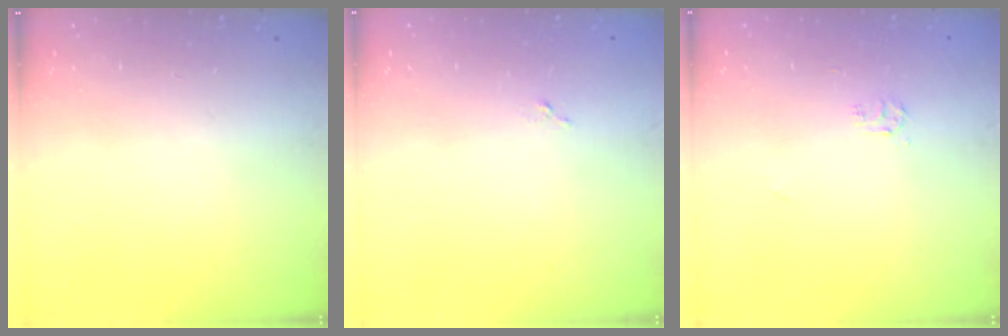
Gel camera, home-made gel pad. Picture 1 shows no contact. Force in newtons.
{"total": 3.9, "press": 3.8, "slide": 0.4}
{"total": 4.5, "press": 4.4, "slide": 0.4}